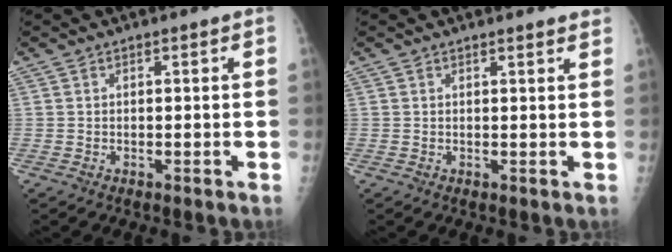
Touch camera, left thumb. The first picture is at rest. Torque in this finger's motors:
{"motor_torque": [-0.28, -0.08, -0.18, 0.18, 0.01]}